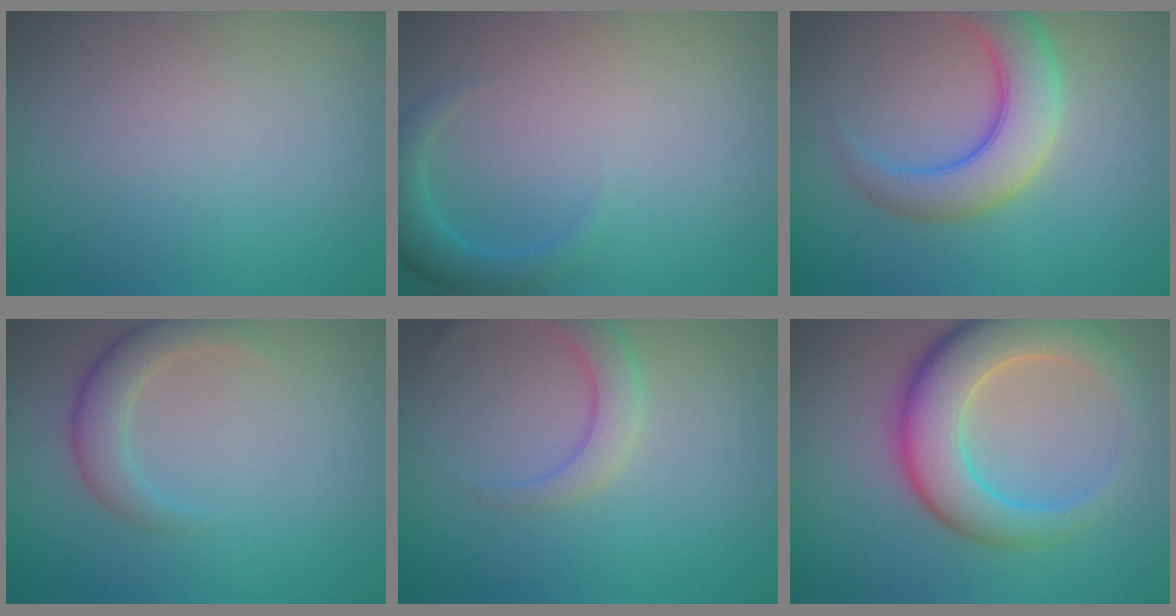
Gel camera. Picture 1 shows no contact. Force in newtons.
{"total": 2.4, "press": 2.4, "slide": 0.1}
{"total": 5.9, "press": 5.9, "slide": 0.3}
{"total": 2.9, "press": 2.9, "slide": 0.2}
{"total": 2.9, "press": 2.9, "slide": 0.1}
{"total": 7.8, "press": 7.8, "slide": 0.3}